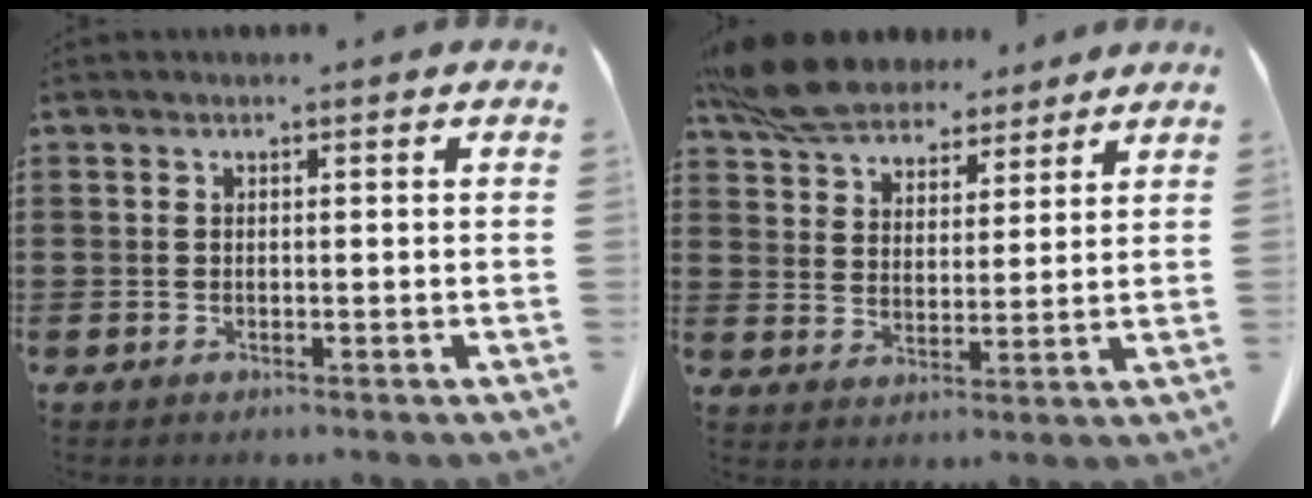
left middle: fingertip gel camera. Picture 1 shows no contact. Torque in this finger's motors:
{"motor_torque": [1.20, 0.61, 0.41, 0.18]}